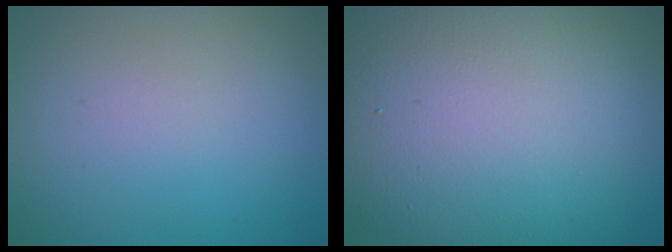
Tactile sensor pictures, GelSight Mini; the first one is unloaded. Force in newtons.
{"total": 14.8, "press": 14.8, "slide": 0.7}